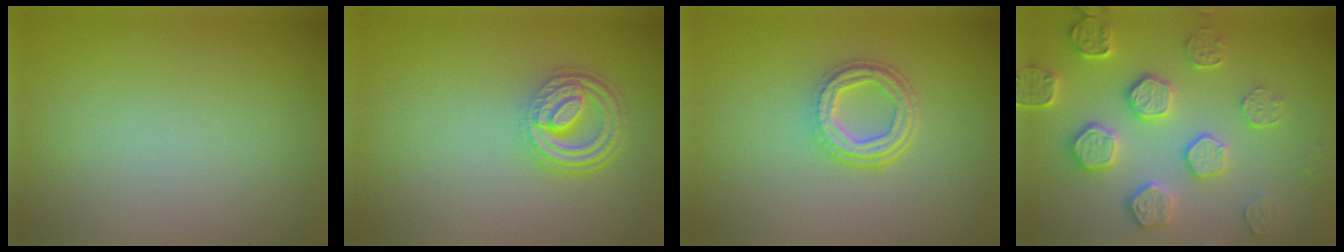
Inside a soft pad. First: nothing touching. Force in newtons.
{"total": 4.6, "press": 3.5, "slide": 2.9}
{"total": 3.9, "press": 2.9, "slide": 2.6}
{"total": 4.7, "press": 4.3, "slide": 1.8}